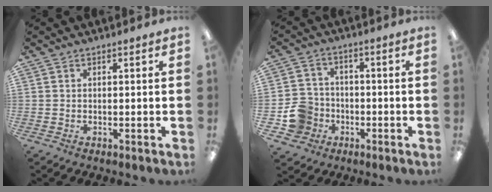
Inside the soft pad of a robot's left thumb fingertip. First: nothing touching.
{"total": 8.7, "force": [-2.8, 8.0, 1.9], "torque": [-0.052, 0.027, -0.043]}